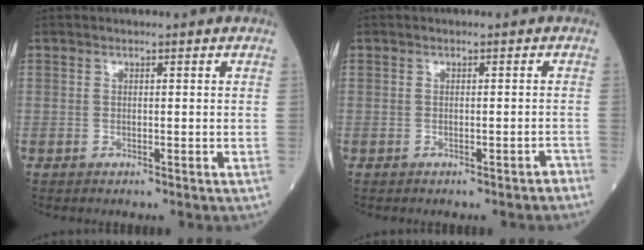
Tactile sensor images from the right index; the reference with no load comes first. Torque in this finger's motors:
{"motor_torque": [-0.01, 0.01, 0.01, 0.01]}